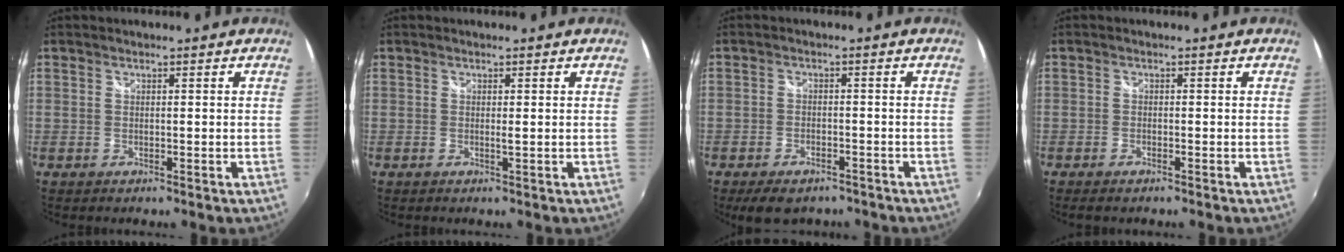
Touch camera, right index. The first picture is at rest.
{"total": 0.8, "force": [0.1, -0.2, 0.8], "torque": [-0.013, -0.002, 0.001]}
{"total": 7.5, "force": [-5.7, 3.6, 3.3], "torque": [-0.080, -0.008, -0.083]}
{"total": 1.4, "force": [-1.2, 0.4, 0.6], "torque": [-0.017, -0.005, -0.025]}